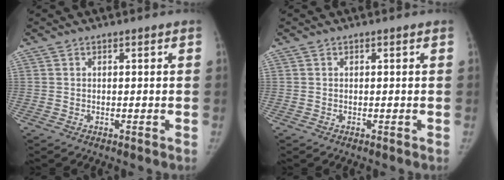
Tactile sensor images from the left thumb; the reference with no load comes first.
{"total": 0.0}